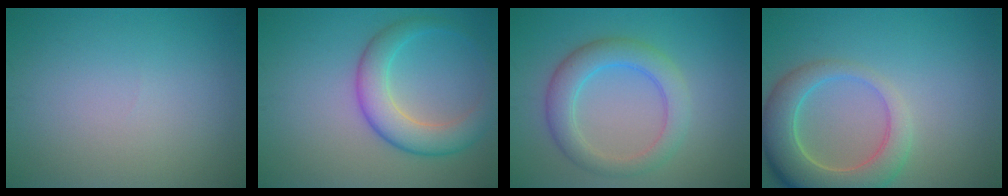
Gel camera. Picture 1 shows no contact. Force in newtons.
{"total": 5.1, "press": 5.1, "slide": 0.1}
{"total": 4.6, "press": 4.6, "slide": 0.1}
{"total": 6.8, "press": 6.7, "slide": 0.9}